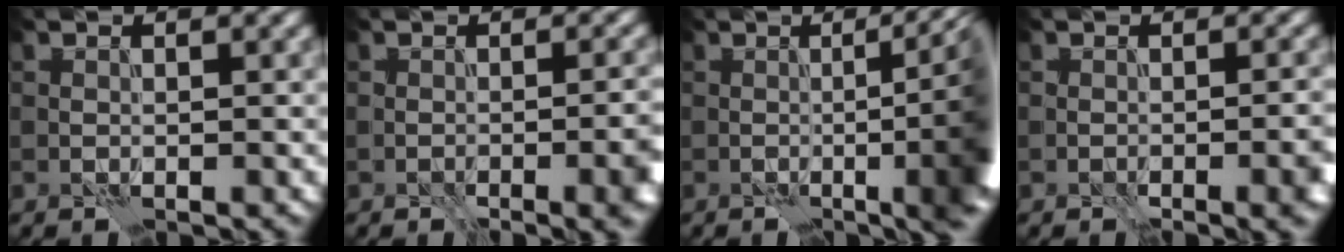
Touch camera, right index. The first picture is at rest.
{"total": 3.9, "force": [-1.9, 0.9, 3.3], "torque": [-0.043, -0.001, -0.024]}
{"total": 12.3, "force": [-0.3, 4.3, 11.5], "torque": [-0.083, 0.019, -0.010]}
{"total": 3.0, "force": [-1.5, 0.5, 2.6], "torque": [-0.034, -0.002, -0.020]}